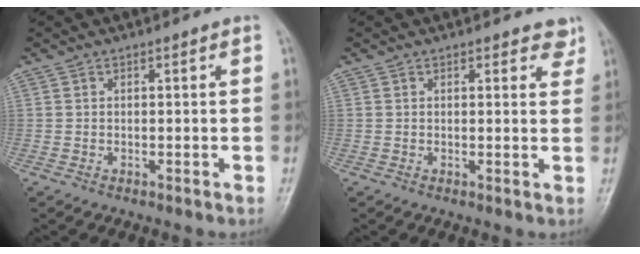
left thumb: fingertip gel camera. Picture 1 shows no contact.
{"total": 2.9, "force": [2.2, 1.5, 1.1], "torque": [0.016, -0.010, 0.019]}